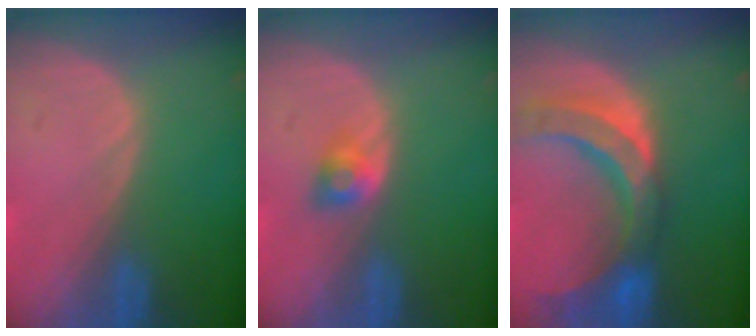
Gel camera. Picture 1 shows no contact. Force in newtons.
{"total": 2.7, "press": 2.4, "slide": 1.1}
{"total": 10.9, "press": 9.4, "slide": 5.4}